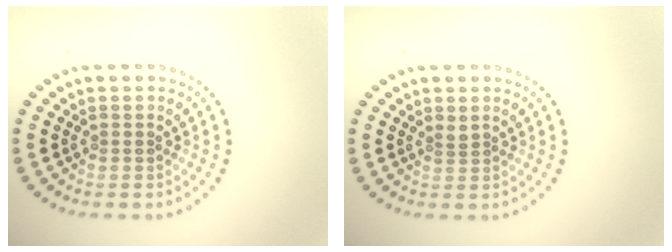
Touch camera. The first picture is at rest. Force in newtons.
{"total": 0.9, "press": 0.5, "slide": 0.7}